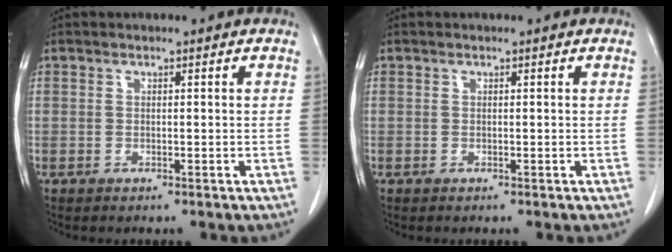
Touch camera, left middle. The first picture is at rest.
{"total": 0.0}